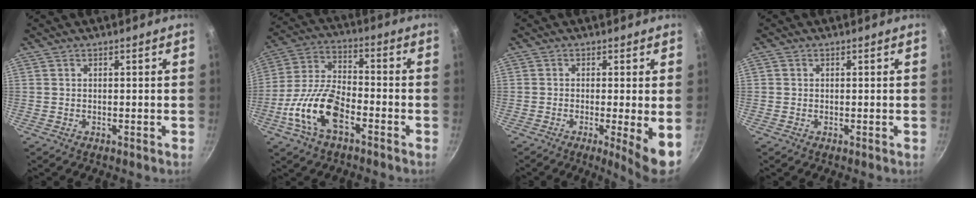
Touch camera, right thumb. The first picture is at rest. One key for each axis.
{"total": 13.8, "fx": -5.9, "fy": 6.4, "fz": 10.7, "tx": -0.204, "ty": 0.038, "tz": -0.126}
{"total": 6.6, "fx": -1.3, "fy": 0.7, "fz": 6.5, "tx": -0.094, "ty": -0.011, "tz": -0.018}
{"total": 0.5, "fx": 0.0, "fy": 0.5, "fz": 0.1, "tx": 0.001, "ty": 0.002, "tz": -0.002}